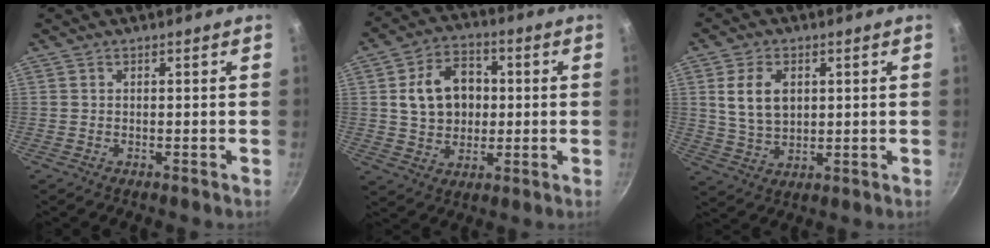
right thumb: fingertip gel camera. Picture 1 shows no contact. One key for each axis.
{"total": 12.3, "fx": 1.6, "fy": 9.4, "fz": 7.8, "tx": -0.100, "ty": 0.009, "tz": 0.028}
{"total": 8.6, "fx": 2.3, "fy": 5.7, "fz": 6.1, "tx": -0.100, "ty": -0.009, "tz": 0.051}